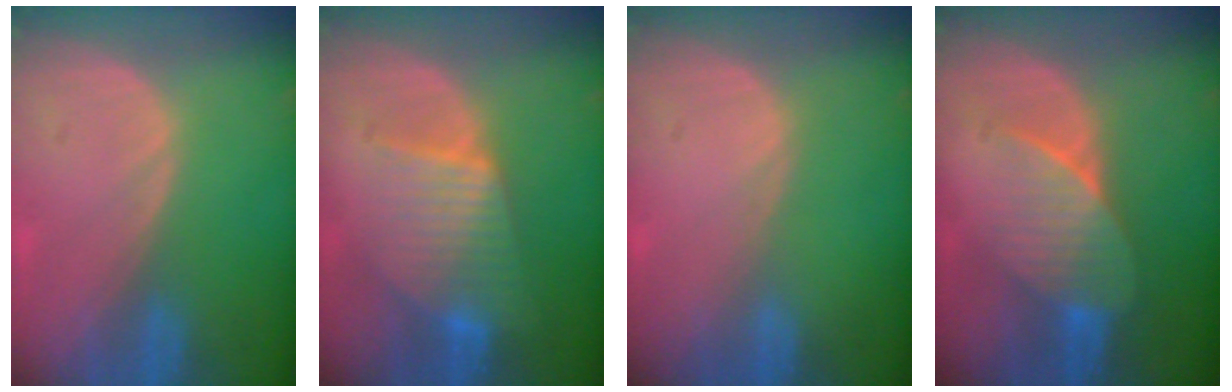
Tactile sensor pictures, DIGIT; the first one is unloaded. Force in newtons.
{"total": 7.2, "press": 7.2, "slide": 0.3}
{"total": 0.0}
{"total": 7.2, "press": 6.6, "slide": 2.8}